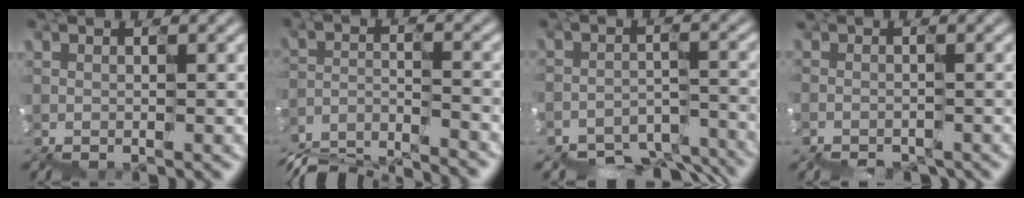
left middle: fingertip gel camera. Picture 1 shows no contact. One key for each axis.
{"total": 9.9, "fx": -9.8, "fy": 1.1, "fz": 1.0, "tx": -0.034, "ty": -0.021, "tz": -0.154}
{"total": 7.2, "fx": -6.5, "fy": 2.4, "fz": 1.9, "tx": -0.049, "ty": -0.028, "tz": -0.081}
{"total": 2.5, "fx": -2.2, "fy": 0.9, "fz": 0.9, "tx": -0.005, "ty": -0.021, "tz": -0.024}